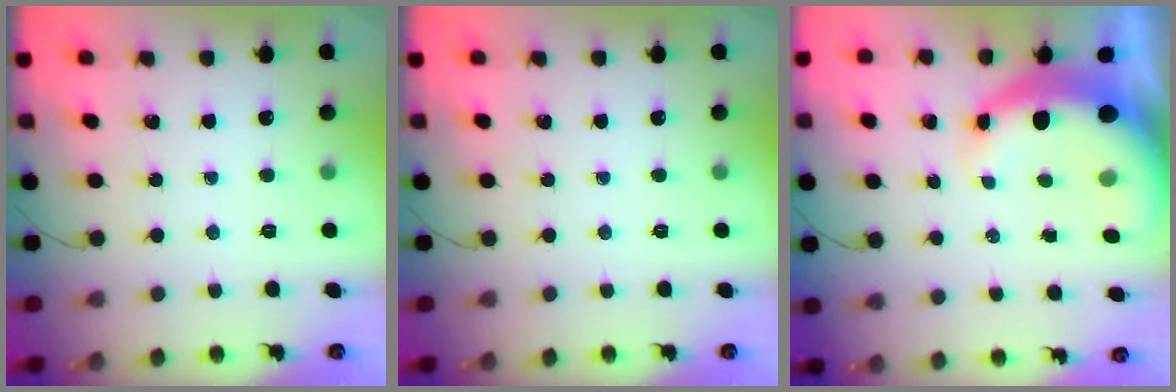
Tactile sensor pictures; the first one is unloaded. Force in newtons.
{"total": 0.0}
{"total": 7.8, "press": 7.6, "slide": 1.8}